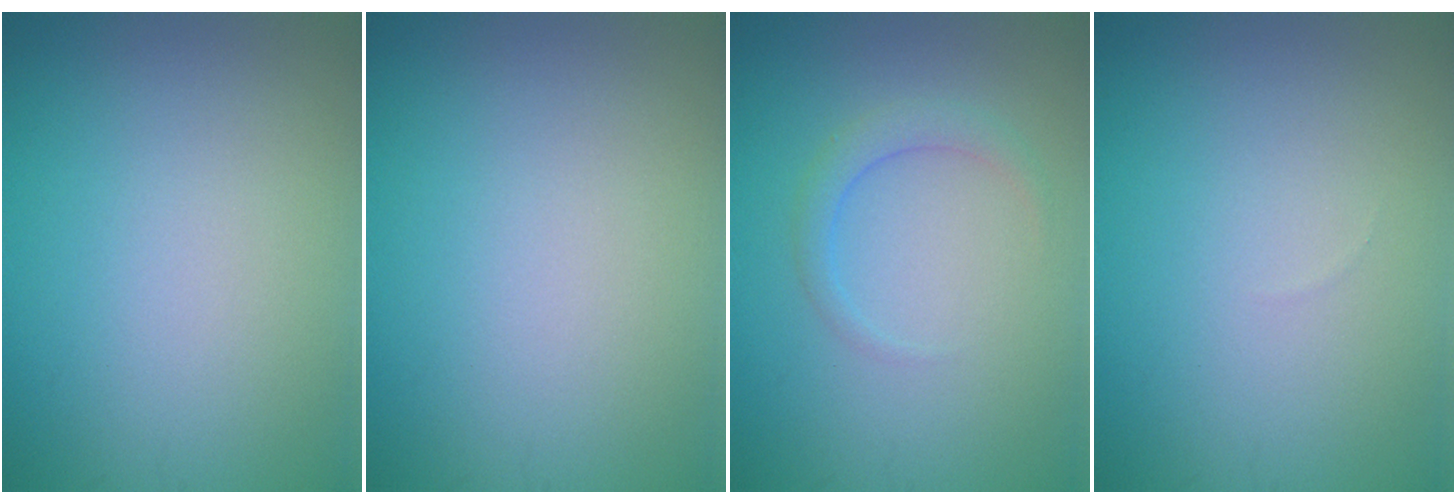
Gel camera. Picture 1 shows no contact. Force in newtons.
{"total": 0.0}
{"total": 1.7, "press": 1.7, "slide": 0.1}
{"total": 0.0}